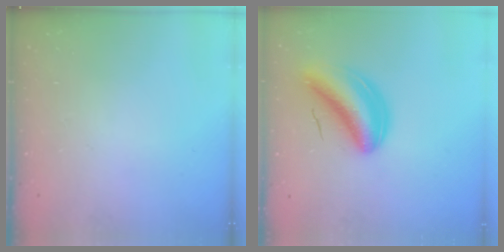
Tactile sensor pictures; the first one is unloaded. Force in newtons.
{"total": 8.5, "press": 8.1, "slide": 2.6}